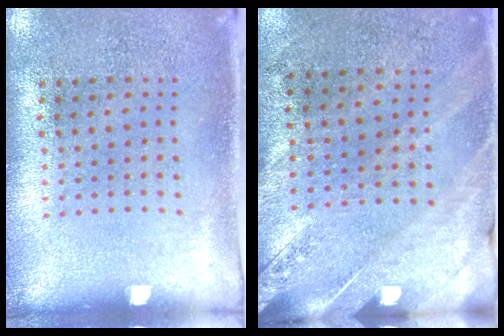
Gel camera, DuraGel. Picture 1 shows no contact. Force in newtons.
{"total": 2.4, "press": 2.0, "slide": 1.3}